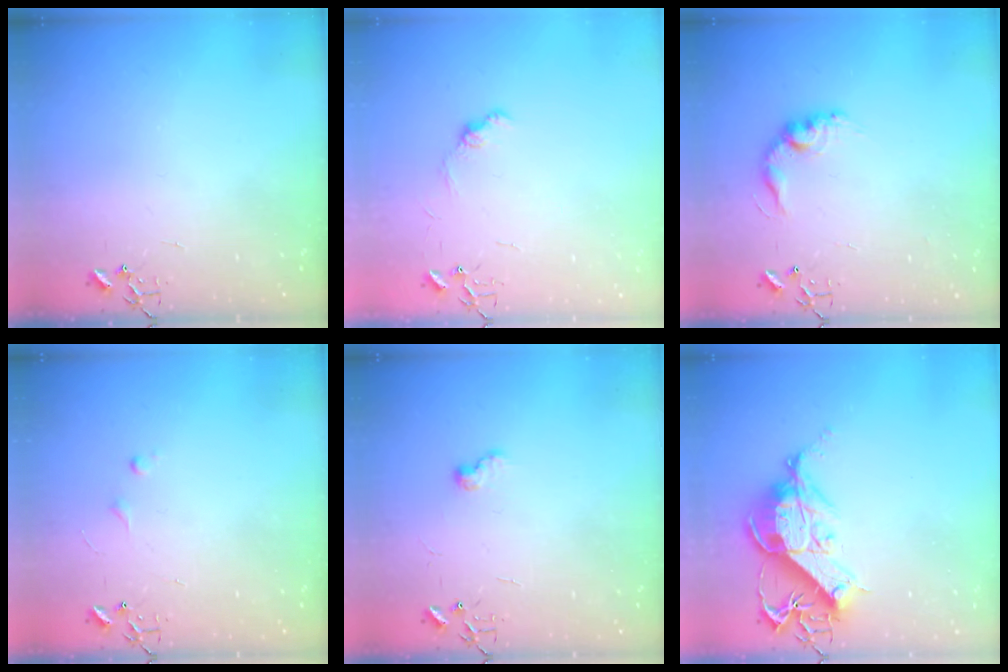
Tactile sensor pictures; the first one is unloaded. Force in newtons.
{"total": 8.7, "press": 8.7, "slide": 0.7}
{"total": 11.4, "press": 11.4, "slide": 0.6}
{"total": 5.3, "press": 5.3, "slide": 0.6}
{"total": 6.5, "press": 6.5, "slide": 0.7}
{"total": 13.6, "press": 13.6, "slide": 1.3}